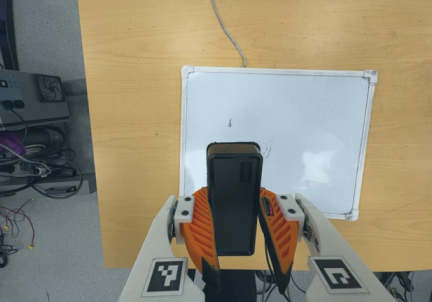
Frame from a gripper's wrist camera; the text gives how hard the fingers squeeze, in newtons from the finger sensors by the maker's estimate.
{"total": 6.4, "left": 5.6, "right": 7.3}